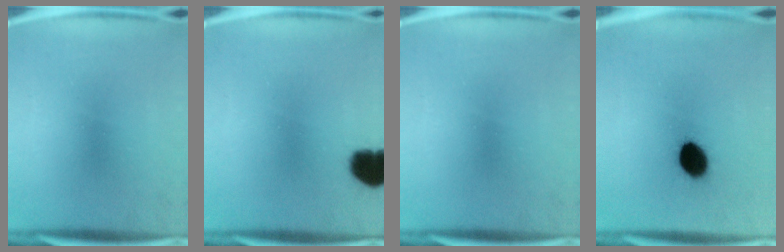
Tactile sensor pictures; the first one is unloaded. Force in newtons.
{"total": 7.4}
{"total": 0.0}
{"total": 9.2}